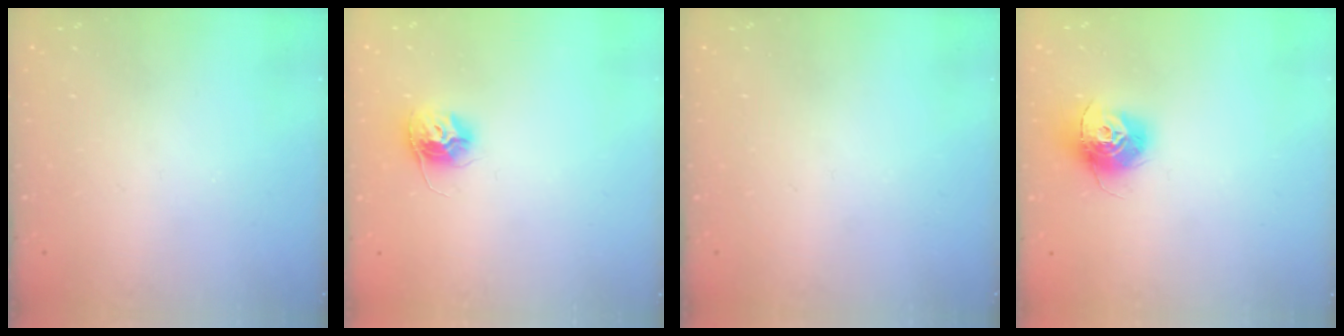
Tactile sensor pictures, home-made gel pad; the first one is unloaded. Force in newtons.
{"total": 10.3, "press": 10.3, "slide": 0.6}
{"total": 0.0}
{"total": 12.1, "press": 12.1, "slide": 0.8}